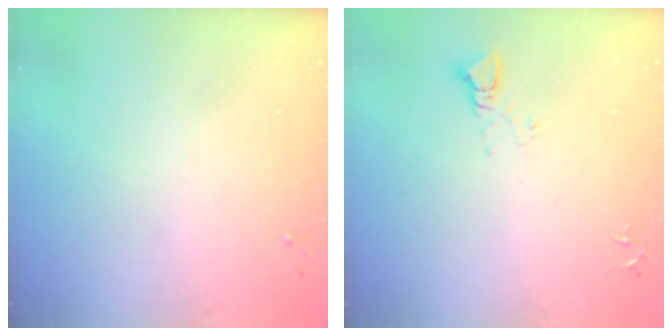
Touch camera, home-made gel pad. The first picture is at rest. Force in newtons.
{"total": 2.5, "press": 2.5, "slide": 0.1}